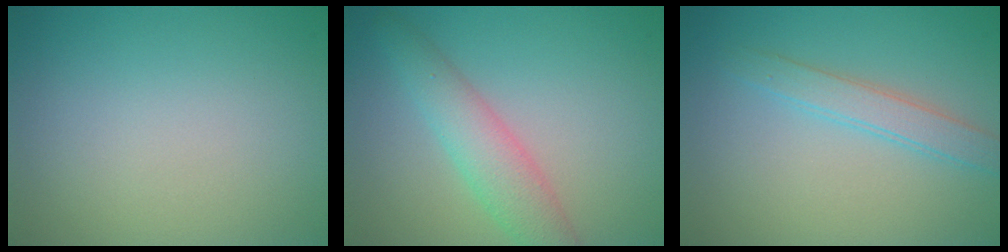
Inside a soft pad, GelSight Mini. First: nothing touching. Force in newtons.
{"total": 3.7, "press": 3.7, "slide": 0.1}
{"total": 2.5, "press": 2.5, "slide": 0.2}